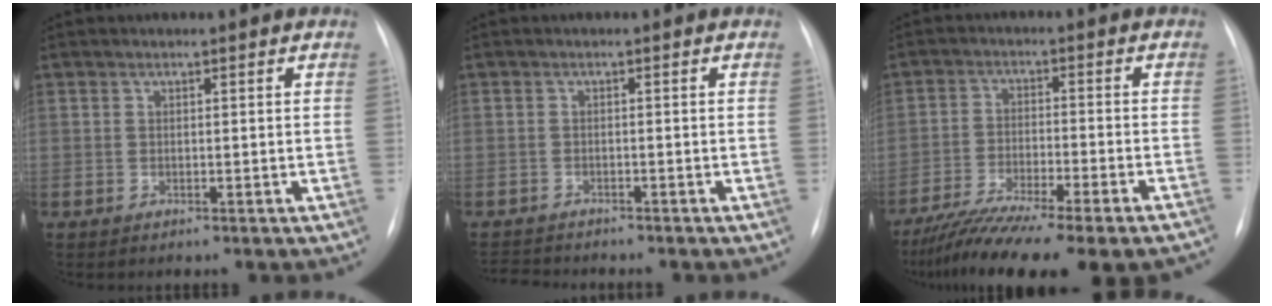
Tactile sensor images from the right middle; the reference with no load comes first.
{"total": 3.3, "force": [-3.2, 0.3, 0.2], "torque": [-0.006, -0.015, -0.052]}
{"total": 18.2, "force": [-15.0, 1.4, 10.2], "torque": [-0.144, -0.027, -0.230]}